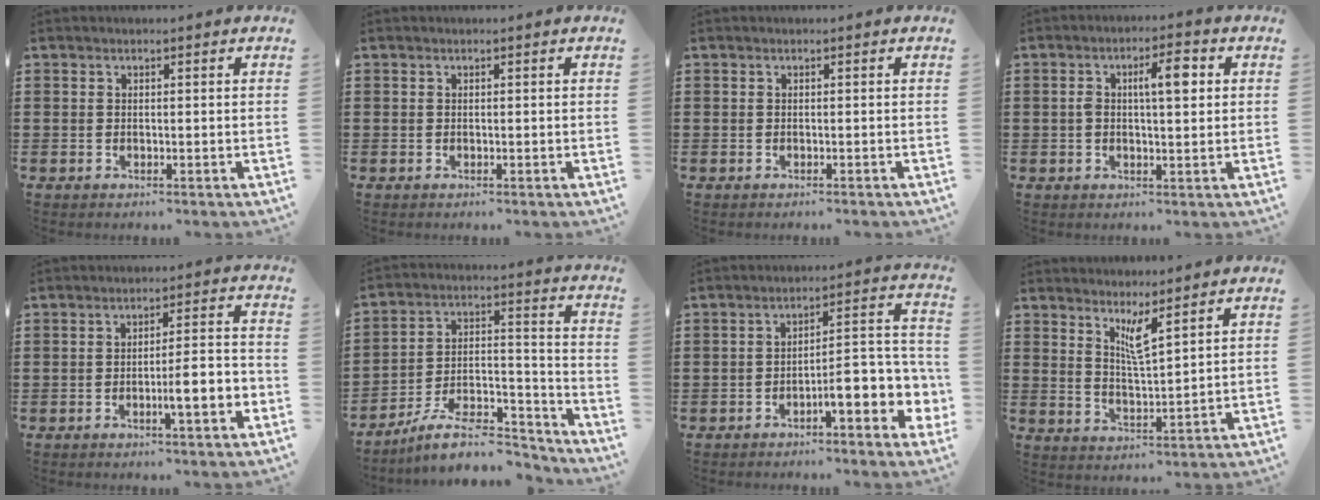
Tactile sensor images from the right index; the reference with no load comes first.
{"total": 0.0}
{"total": 0.0}
{"total": 5.1, "force": [0.9, 1.6, 4.7], "torque": [-0.078, 0.004, 0.008]}
{"total": 5.5, "force": [-2.3, 0.6, 4.9], "torque": [-0.072, -0.006, -0.041]}
{"total": 10.9, "force": [-9.1, 3.2, 5.1], "torque": [-0.080, 0.033, -0.171]}
{"total": 6.7, "force": [-3.3, 1.9, 5.5], "torque": [-0.078, -0.022, -0.064]}
{"total": 4.0, "force": [2.8, 0.2, 2.8], "torque": [-0.054, -0.006, 0.048]}